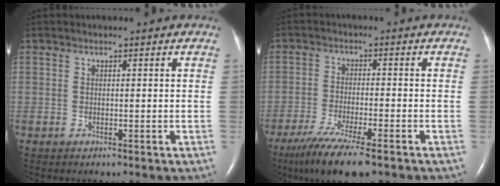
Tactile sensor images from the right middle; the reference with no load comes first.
{"total": 10.3, "force": [-7.3, 1.0, 7.1], "torque": [-0.126, -0.029, -0.120]}